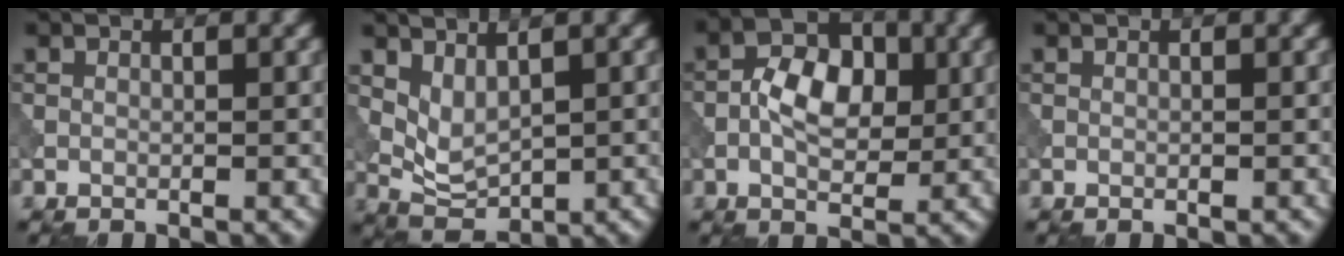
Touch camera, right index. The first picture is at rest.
{"total": 3.0, "force": [1.1, 1.6, 2.4], "torque": [-0.053, -0.014, 0.030]}
{"total": 4.9, "force": [-0.4, 3.1, 3.7], "torque": [-0.061, 0.005, -0.013]}
{"total": 0.0}